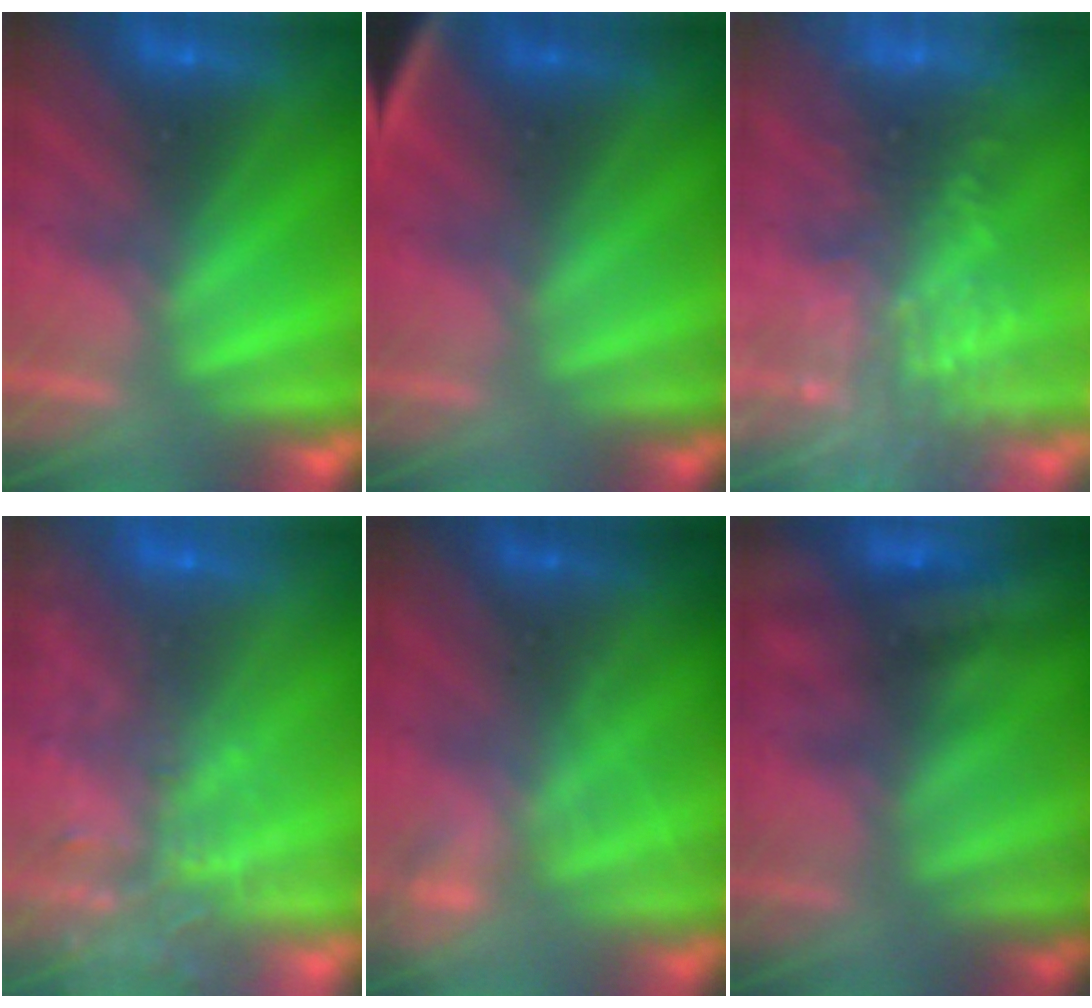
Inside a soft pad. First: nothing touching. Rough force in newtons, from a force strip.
{"total": 2.7}
{"total": 8.4}
{"total": 8.4}
{"total": 1.9}
{"total": 2.4}